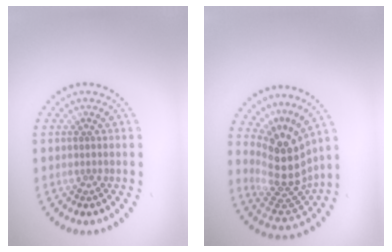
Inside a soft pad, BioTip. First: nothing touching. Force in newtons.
{"total": 5.1, "press": 3.7, "slide": 3.5}